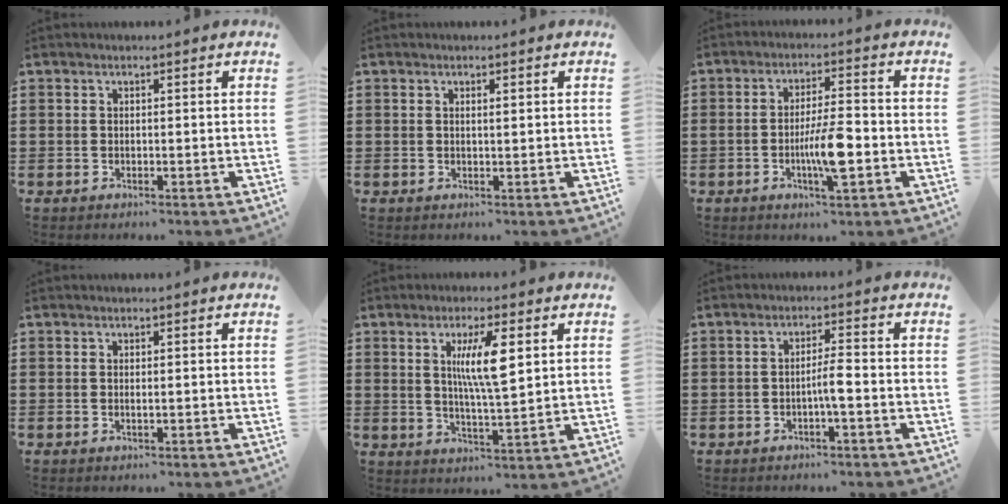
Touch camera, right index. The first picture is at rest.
{"total": 0.8, "force": [0.3, 0.2, 0.7], "torque": [-0.015, 0.002, 0.004]}
{"total": 7.7, "force": [-2.0, 1.5, 7.3], "torque": [-0.141, -0.009, -0.040]}
{"total": 0.5, "force": [0.0, 0.0, 0.5], "torque": [-0.010, -0.003, 0.000]}
{"total": 7.8, "force": [2.4, 1.5, 7.2], "torque": [-0.136, 0.002, 0.034]}
{"total": 3.1, "force": [-1.0, 0.1, 3.0], "torque": [-0.054, 0.000, -0.019]}